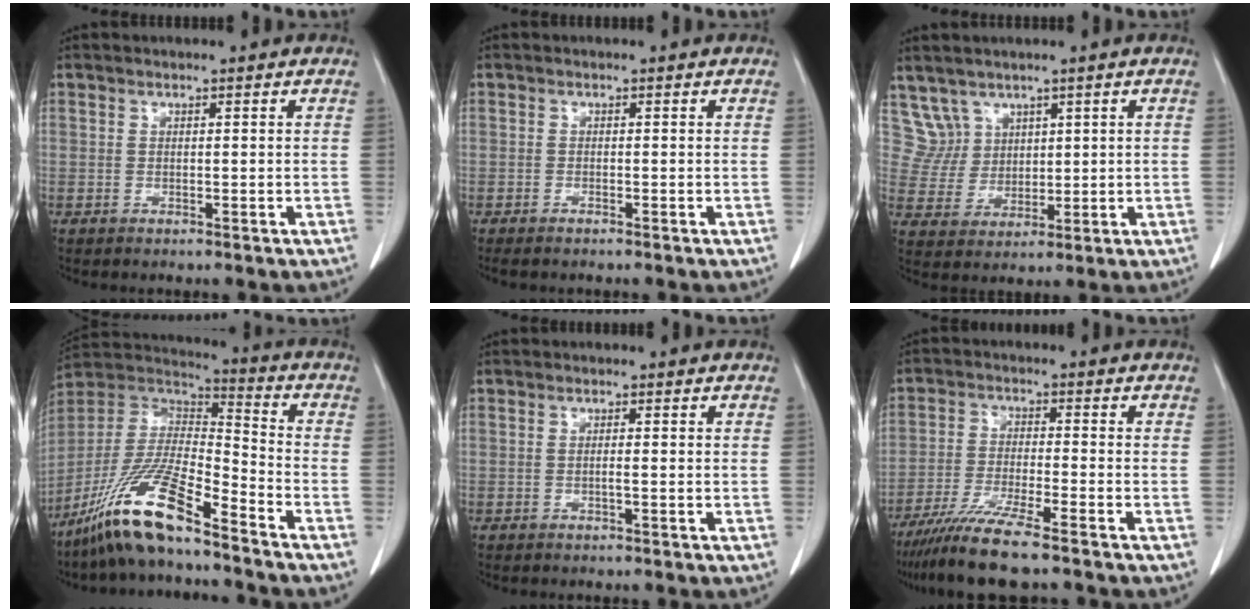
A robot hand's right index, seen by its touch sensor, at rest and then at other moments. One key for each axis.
{"total": 1.4, "fx": -1.2, "fy": 0.1, "fz": 0.7, "tx": -0.012, "ty": -0.002, "tz": -0.016}
{"total": 5.2, "fx": 3.4, "fy": 3.9, "fz": -0.5, "tx": 0.009, "ty": 0.009, "tz": 0.078}
{"total": 16.0, "fx": -11.4, "fy": 1.9, "fz": 11.1, "tx": -0.225, "ty": -0.012, "tz": -0.215}
{"total": 0.9, "fx": -0.2, "fy": -0.1, "fz": 0.8, "tx": -0.016, "ty": 0.001, "tz": -0.004}
{"total": 9.5, "fx": -7.6, "fy": -0.3, "fz": 5.7, "tx": -0.101, "ty": -0.030, "tz": -0.133}